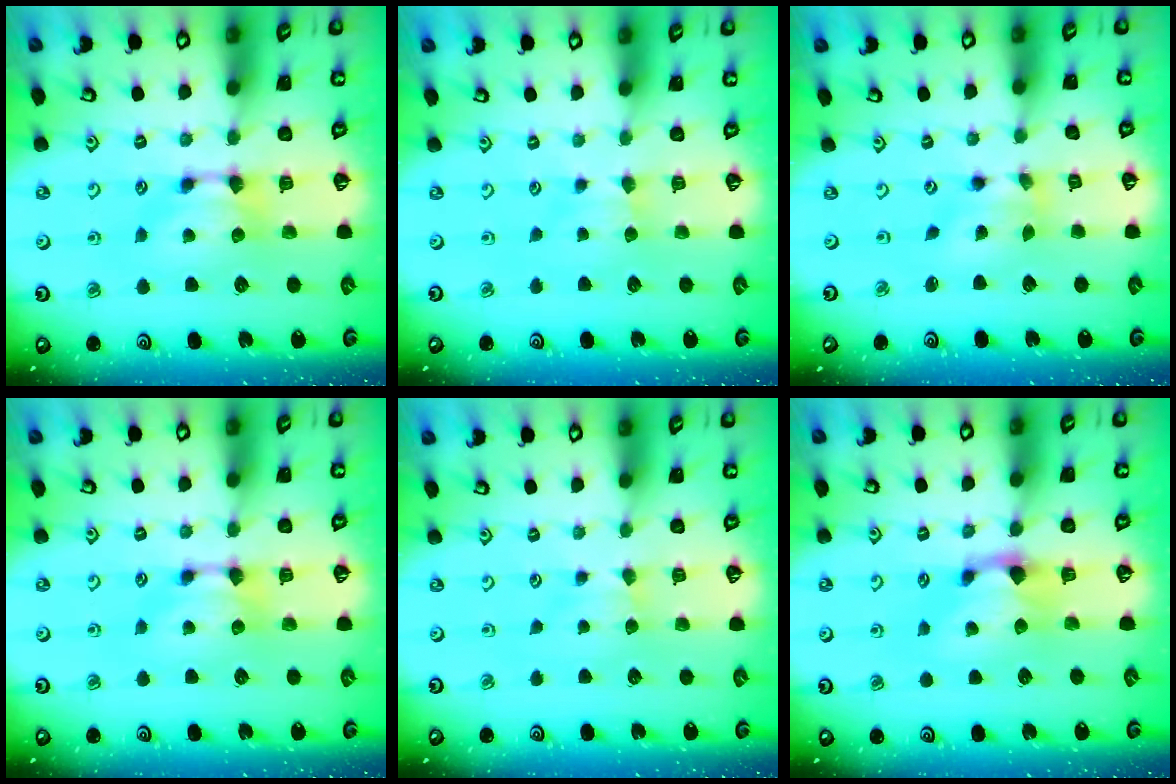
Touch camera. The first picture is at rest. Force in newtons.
{"total": 2.2, "press": 2.1, "slide": 0.4}
{"total": 3.1, "press": 2.5, "slide": 1.8}
{"total": 0.0}
{"total": 1.1, "press": 1.0, "slide": 0.6}
{"total": 1.3, "press": 0.4, "slide": 1.2}